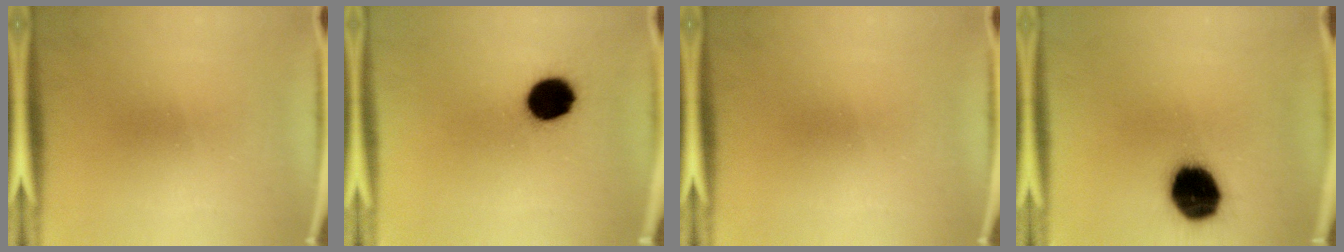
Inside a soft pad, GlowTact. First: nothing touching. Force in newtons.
{"total": 11.4}
{"total": 0.0}
{"total": 16.8}